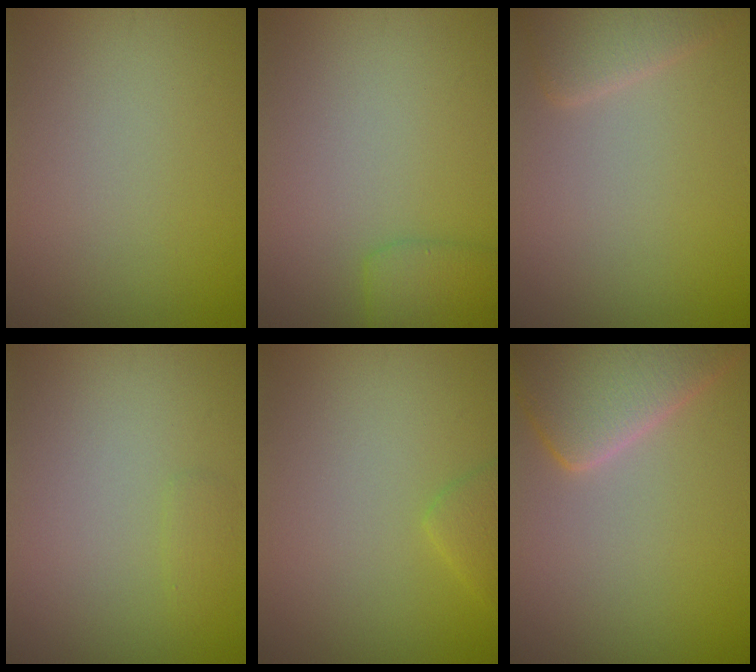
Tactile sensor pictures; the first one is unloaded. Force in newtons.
{"total": 2.4, "press": 2.4, "slide": 0.1}
{"total": 2.6, "press": 2.6, "slide": 0.3}
{"total": 0.8, "press": 0.8, "slide": 0.1}
{"total": 1.7, "press": 1.7, "slide": 0.1}
{"total": 7.4, "press": 7.4, "slide": 0.6}